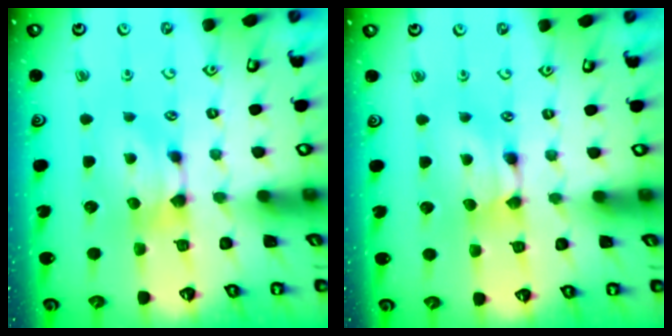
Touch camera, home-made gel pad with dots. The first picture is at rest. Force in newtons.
{"total": 1.5, "press": 1.5, "slide": 0.2}